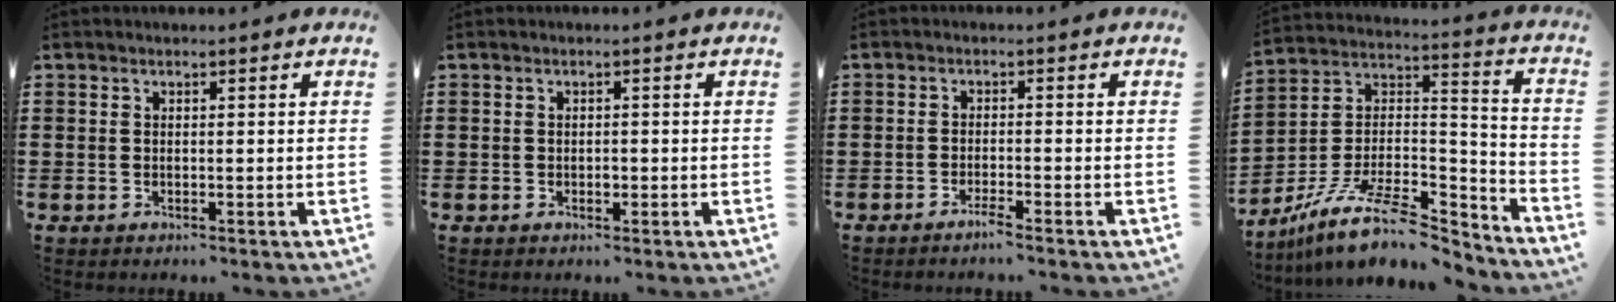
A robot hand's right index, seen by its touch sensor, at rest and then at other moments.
{"total": 1.0, "force": [-0.3, 0.6, 0.7], "torque": [-0.016, 0.001, -0.005]}
{"total": 1.9, "force": [-1.6, -0.1, 1.0], "torque": [-0.017, -0.004, -0.029]}
{"total": 12.8, "force": [-9.4, 4.3, 7.6], "torque": [-0.139, 0.024, -0.173]}